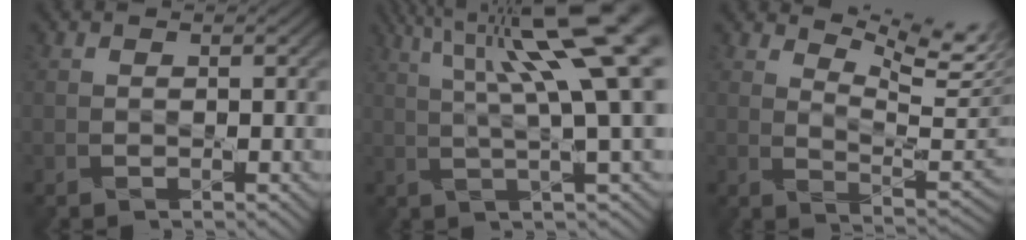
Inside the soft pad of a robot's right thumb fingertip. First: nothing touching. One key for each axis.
{"total": 13.9, "fx": 5.6, "fy": 2.7, "fz": 12.5, "tx": -0.198, "ty": 0.018, "tz": 0.095}
{"total": 10.1, "fx": 7.9, "fy": 2.1, "fz": 6.0, "tx": -0.118, "ty": -0.001, "tz": 0.118}